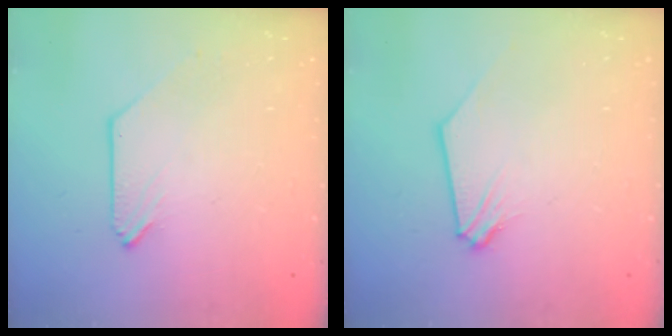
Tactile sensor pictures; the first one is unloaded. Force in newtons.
{"total": 0.9, "press": 0.9, "slide": 0.1}